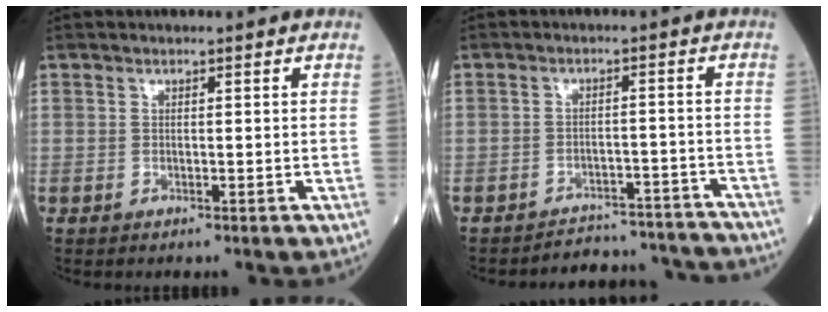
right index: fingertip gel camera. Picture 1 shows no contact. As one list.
[{"total": 10.2, "force": [-10.0, 2.0, -0.8], "torque": [0.027, 0.034, -0.119]}]